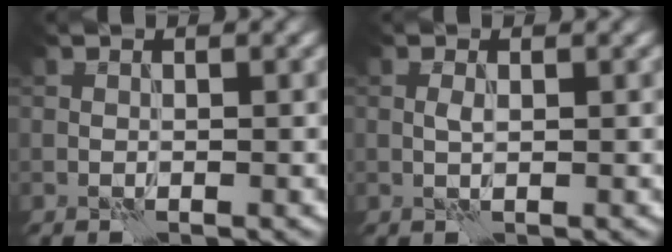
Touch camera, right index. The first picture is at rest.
{"total": 0.8, "force": [0.0, 0.2, 0.8], "torque": [-0.019, 0.002, 0.002]}